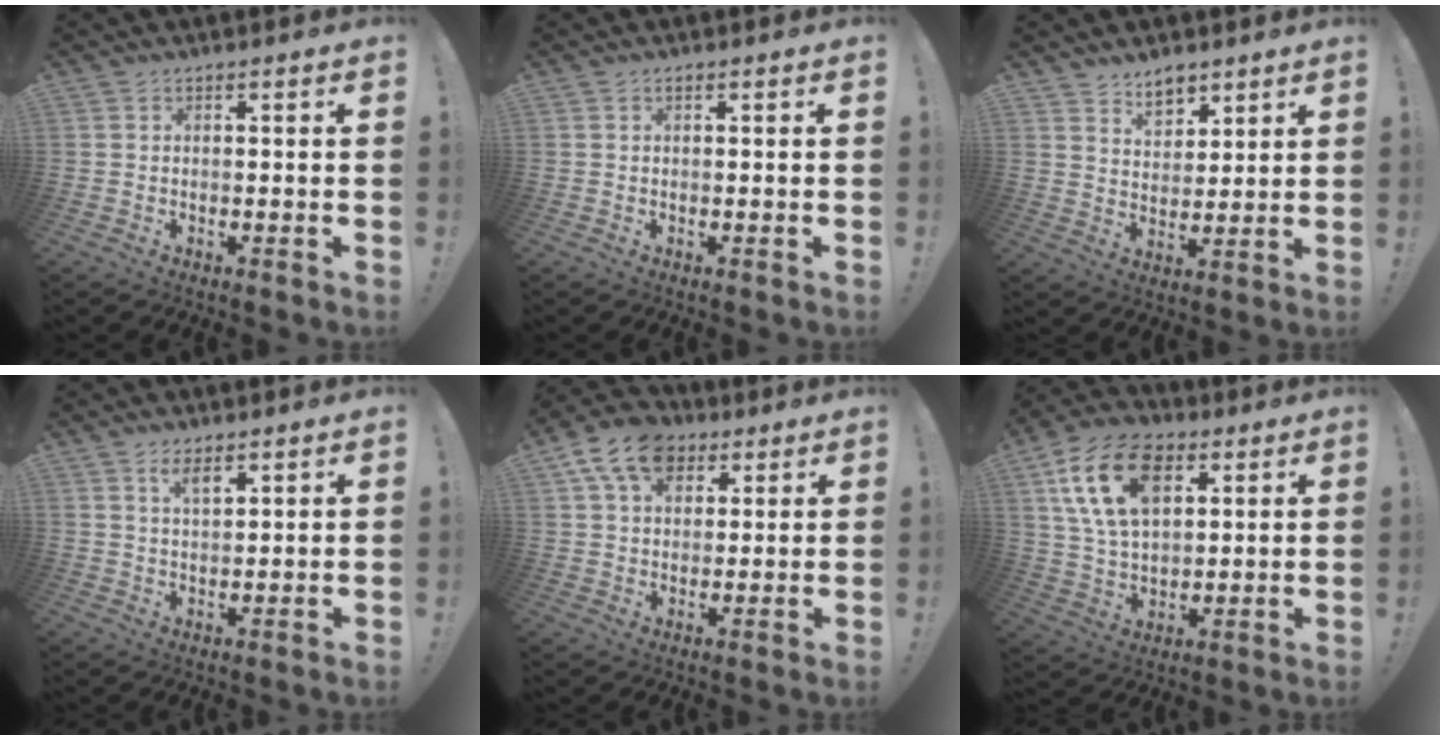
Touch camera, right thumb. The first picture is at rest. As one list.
[{"total": 0.0}, {"total": 7.2, "force": [5.6, 4.0, 2.3], "torque": [-0.031, -0.039, 0.105]}, {"total": 4.3, "force": [2.8, 1.5, 2.9], "torque": [-0.047, -0.014, 0.046]}, {"total": 13.5, "force": [6.3, 9.5, 7.2], "torque": [-0.116, -0.019, 0.122]}, {"total": 19.3, "force": [7.8, 12.3, 12.7], "torque": [-0.231, -0.021, 0.141]}]